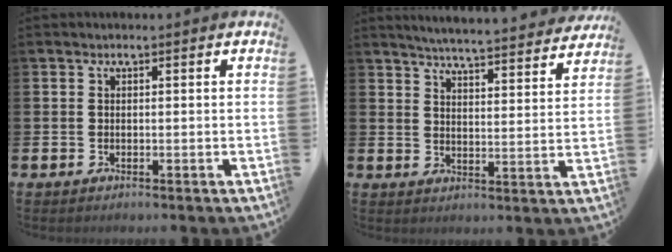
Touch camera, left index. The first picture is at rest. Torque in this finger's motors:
{"motor_torque": [0.95, -1.19, 0.68, 0.09]}